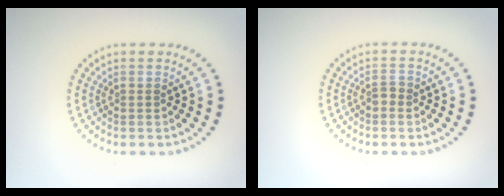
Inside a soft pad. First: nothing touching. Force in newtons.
{"total": 1.0, "press": 1.0, "slide": 0.3}